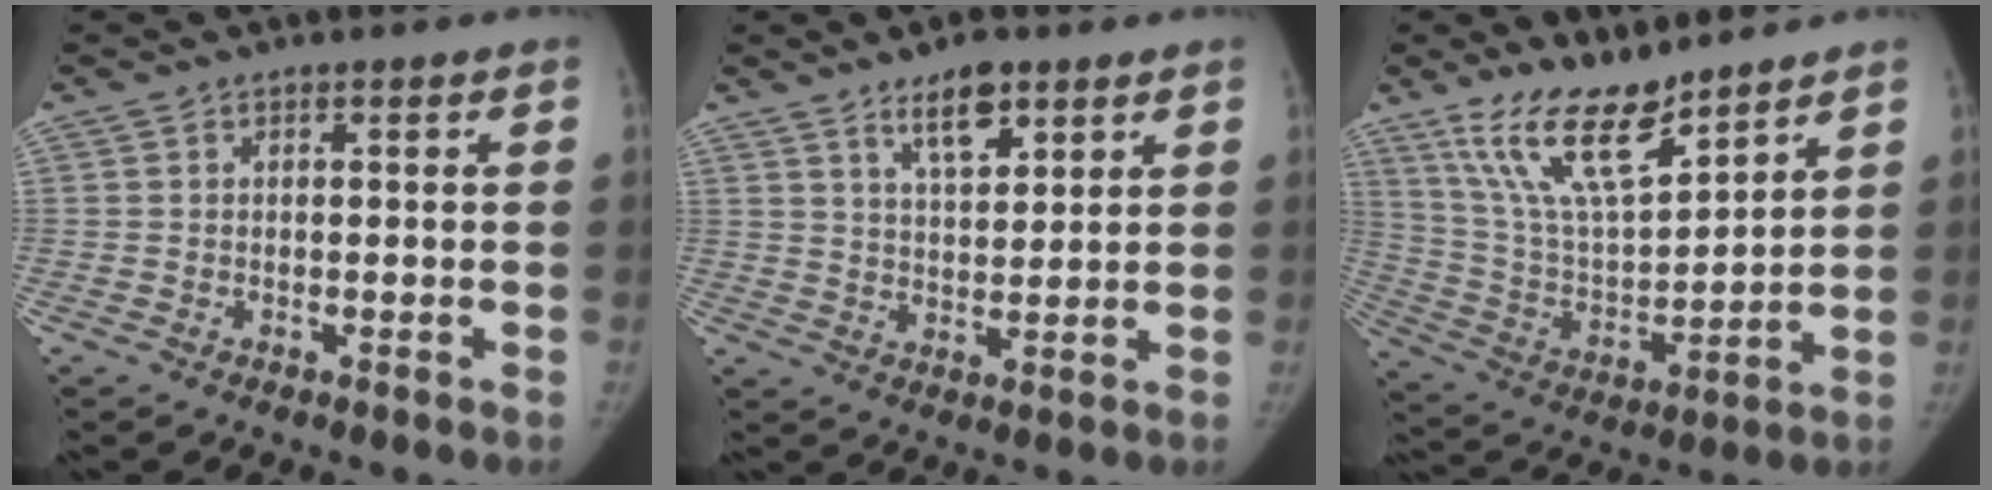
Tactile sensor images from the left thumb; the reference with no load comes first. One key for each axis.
{"total": 7.0, "fx": 4.5, "fy": 2.9, "fz": 4.6, "tx": -0.057, "ty": -0.029, "tz": 0.076}
{"total": 15.1, "fx": 11.2, "fy": 4.6, "fz": 8.9, "tx": -0.143, "ty": -0.065, "tz": 0.226}